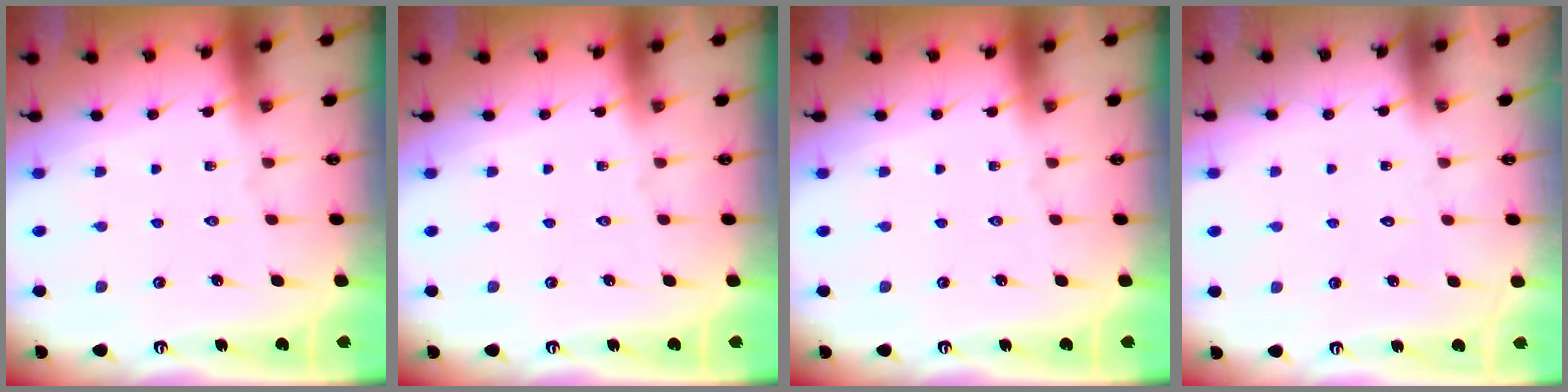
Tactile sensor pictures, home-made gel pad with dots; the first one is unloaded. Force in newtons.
{"total": 0.0}
{"total": 0.0}
{"total": 1.4, "press": 1.4, "slide": 0.1}